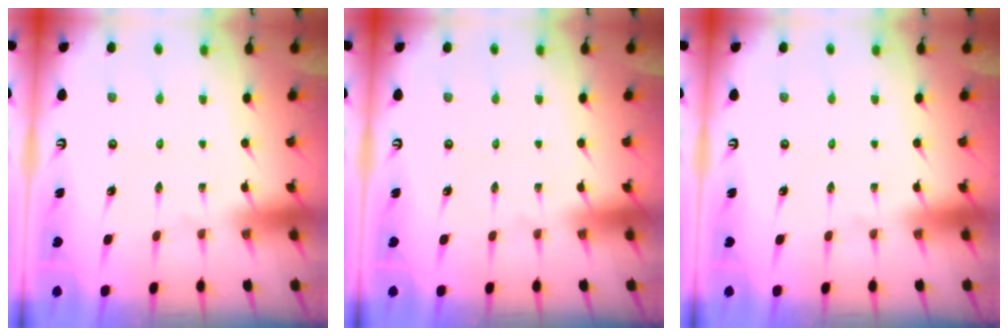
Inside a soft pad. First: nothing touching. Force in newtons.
{"total": 0.0}
{"total": 0.0}